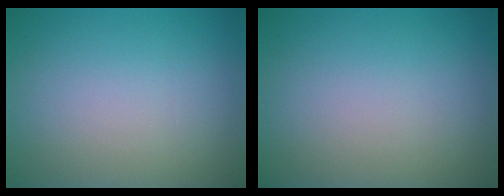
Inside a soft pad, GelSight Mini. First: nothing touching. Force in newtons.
{"total": 0.0}